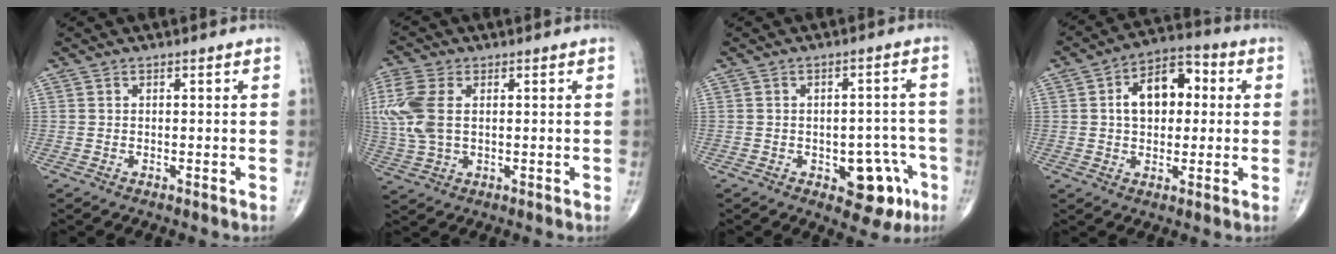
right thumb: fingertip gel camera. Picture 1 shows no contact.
{"total": 10.2, "force": [1.6, 6.2, 7.9], "torque": [-0.212, 0.009, 0.034]}
{"total": 9.1, "force": [-3.8, 5.1, 6.5], "torque": [-0.043, 0.027, -0.040]}
{"total": 11.7, "force": [1.8, 7.5, 8.8], "torque": [-0.114, 0.024, 0.021]}